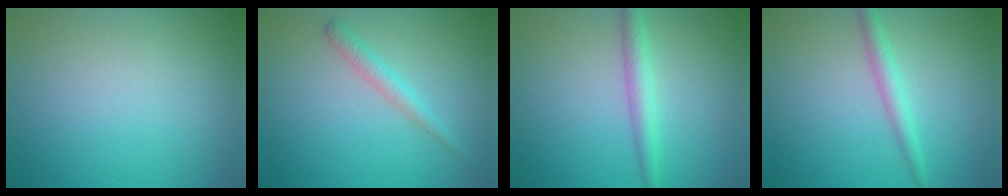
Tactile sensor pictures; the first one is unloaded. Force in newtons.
{"total": 1.8, "press": 1.8, "slide": 0.1}
{"total": 2.3, "press": 2.3, "slide": 0.1}
{"total": 2.1, "press": 2.1, "slide": 0.1}